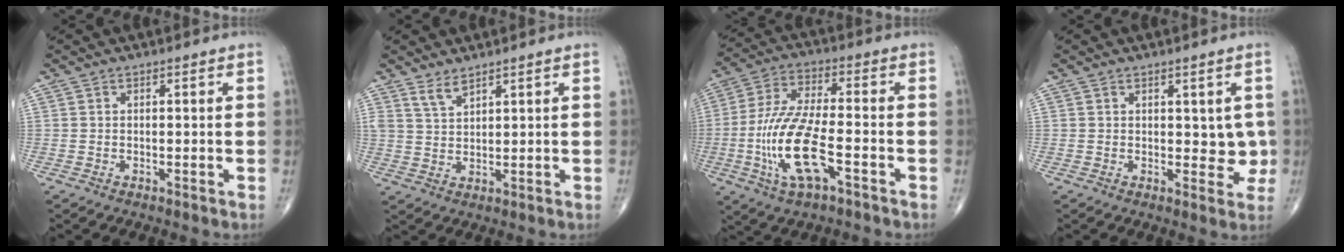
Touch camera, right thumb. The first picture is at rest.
{"total": 3.2, "force": [2.6, 1.0, 1.5], "torque": [-0.026, -0.019, 0.057]}
{"total": 15.2, "force": [-4.8, 5.3, 13.4], "torque": [-0.285, 0.023, -0.087]}
{"total": 4.0, "force": [0.6, 2.6, 3.0], "torque": [-0.005, -0.006, 0.008]}